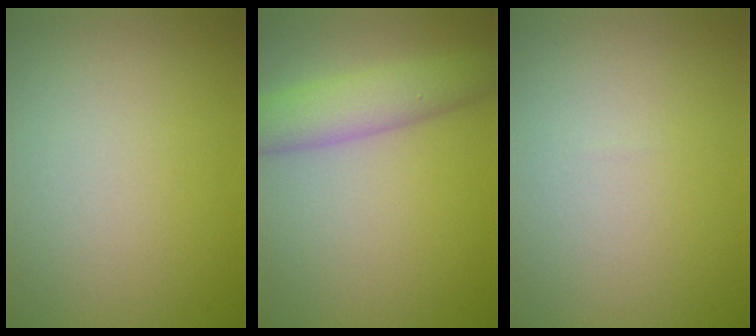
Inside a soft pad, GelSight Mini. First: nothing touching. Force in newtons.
{"total": 4.7, "press": 4.7, "slide": 0.3}
{"total": 0.0}